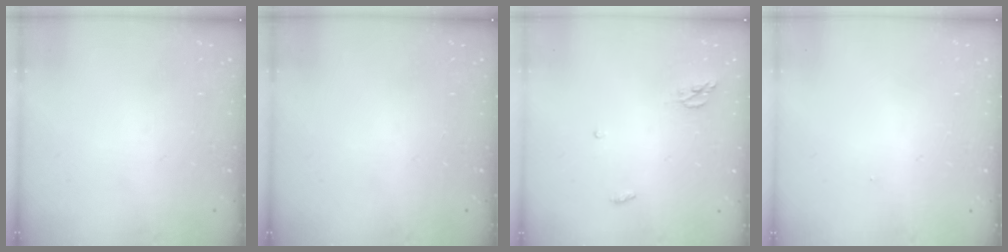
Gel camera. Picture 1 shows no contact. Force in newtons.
{"total": 0.0}
{"total": 4.3, "press": 4.3, "slide": 0.3}
{"total": 5.3, "press": 0.3, "slide": 5.2}